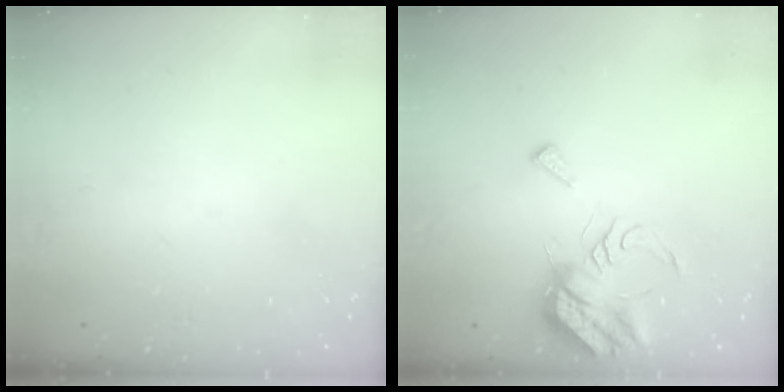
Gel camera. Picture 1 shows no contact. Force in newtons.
{"total": 8.6, "press": 8.6, "slide": 0.7}